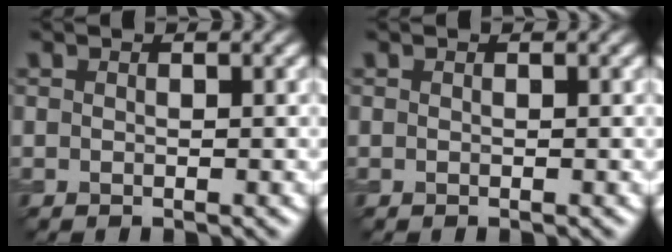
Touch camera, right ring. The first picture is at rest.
{"total": 0.0}